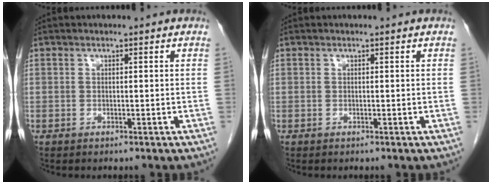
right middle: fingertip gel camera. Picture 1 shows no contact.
{"total": 0.0}